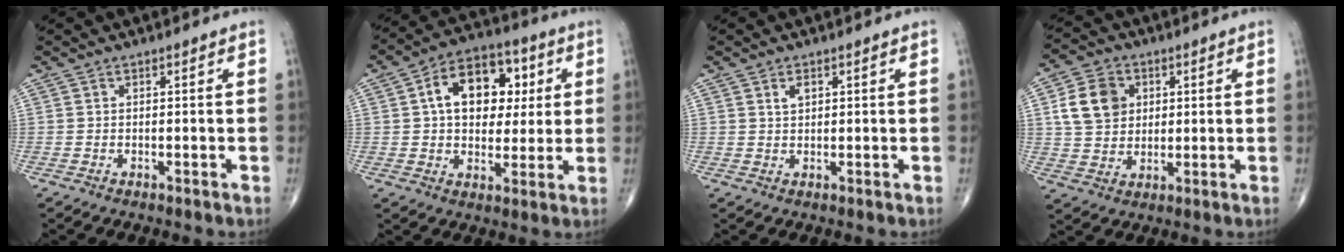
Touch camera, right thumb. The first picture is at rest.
{"total": 14.8, "force": [3.3, 10.1, 10.4], "torque": [-0.114, 0.011, 0.046]}
{"total": 1.9, "force": [0.9, 1.1, 1.2], "torque": [-0.017, -0.002, 0.018]}
{"total": 9.9, "force": [2.7, 8.0, 5.2], "torque": [-0.073, -0.002, 0.050]}